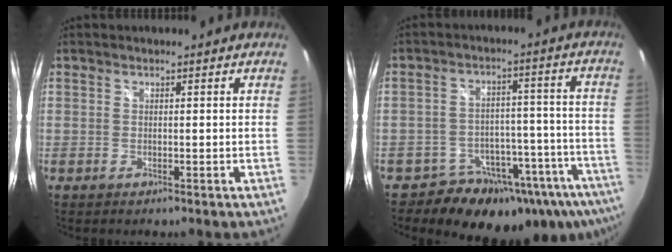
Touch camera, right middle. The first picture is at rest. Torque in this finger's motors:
{"motor_torque": [0.10, -0.66, 0.38, 0.02]}